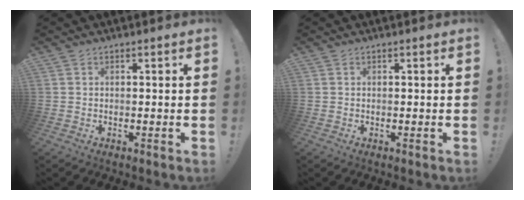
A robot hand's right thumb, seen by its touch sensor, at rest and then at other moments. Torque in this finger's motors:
{"motor_torque": [0.08, 0.19, 0.28, -0.25, -0.02]}